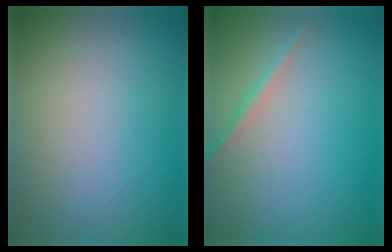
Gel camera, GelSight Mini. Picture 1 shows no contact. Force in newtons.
{"total": 1.1, "press": 1.1, "slide": 0.1}